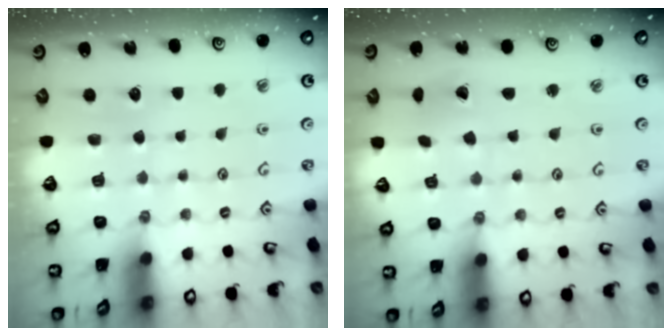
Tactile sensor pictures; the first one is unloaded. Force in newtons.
{"total": 1.8, "press": 1.8, "slide": 0.4}